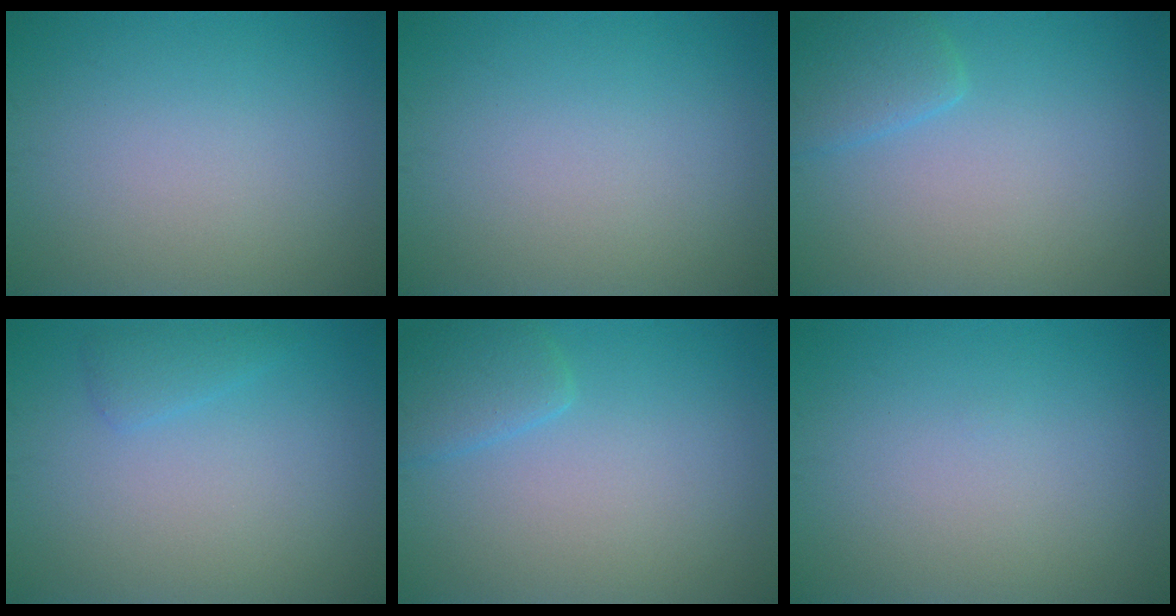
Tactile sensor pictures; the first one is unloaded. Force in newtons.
{"total": 0.0}
{"total": 2.3, "press": 2.3, "slide": 0.1}
{"total": 1.4, "press": 1.4, "slide": 0.1}
{"total": 2.3, "press": 2.3, "slide": 0.1}
{"total": 0.0}